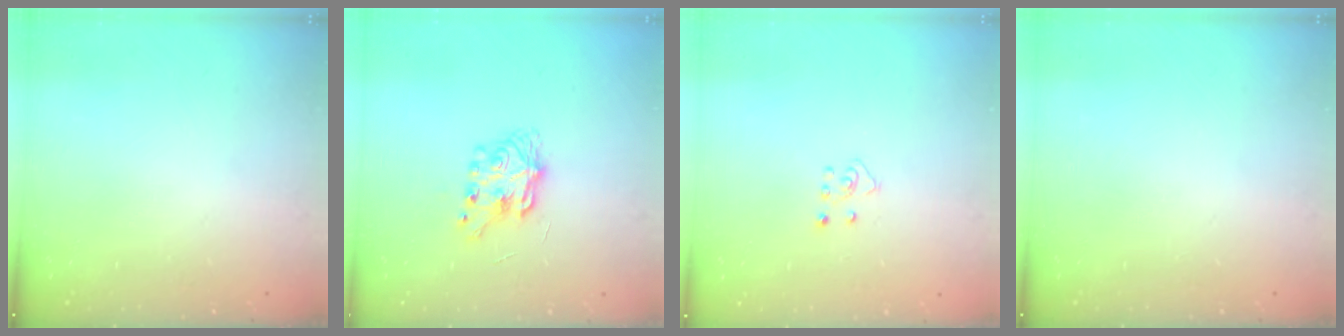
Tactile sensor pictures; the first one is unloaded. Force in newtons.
{"total": 7.8, "press": 7.8, "slide": 0.1}
{"total": 4.6, "press": 4.6, "slide": 0.3}
{"total": 0.0}